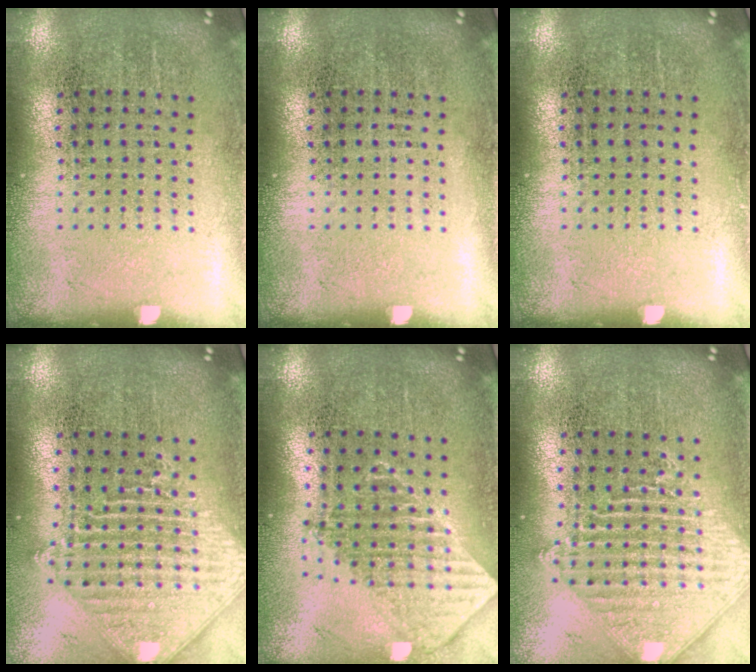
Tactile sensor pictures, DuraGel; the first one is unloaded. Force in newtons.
{"total": 0.0}
{"total": 0.0}
{"total": 2.0, "press": 1.7, "slide": 1.2}
{"total": 2.0, "press": 1.6, "slide": 1.3}
{"total": 1.9, "press": 1.6, "slide": 1.1}